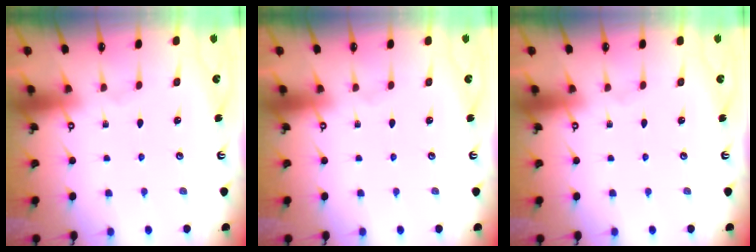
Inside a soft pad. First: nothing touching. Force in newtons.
{"total": 0.0}
{"total": 0.0}